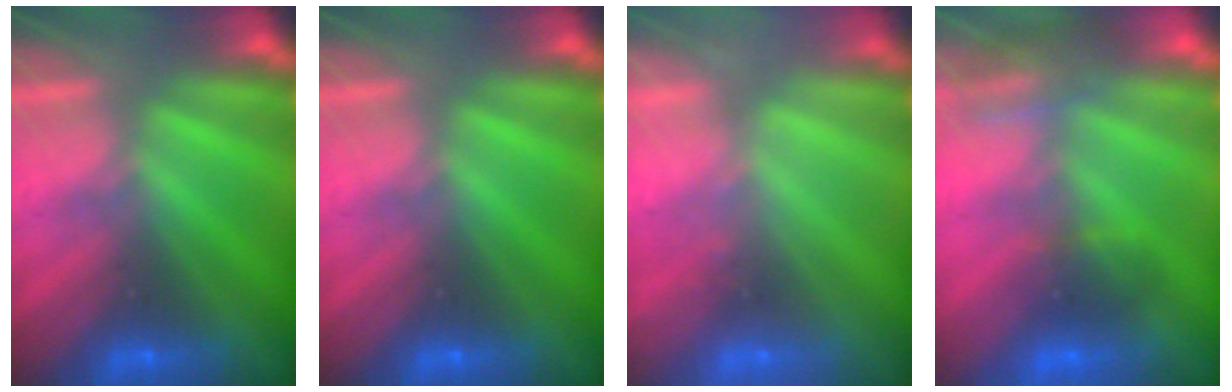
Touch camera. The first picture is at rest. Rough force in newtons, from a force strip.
{"total": 0.0}
{"total": 2.4}
{"total": 3.4}